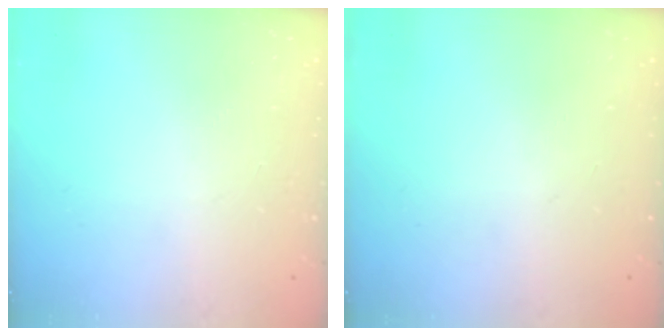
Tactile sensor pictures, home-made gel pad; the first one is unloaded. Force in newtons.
{"total": 0.0}